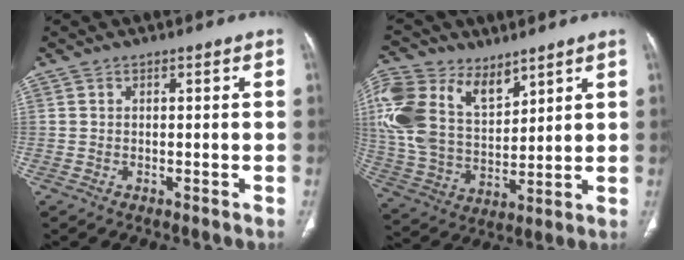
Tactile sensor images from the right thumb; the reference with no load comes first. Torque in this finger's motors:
{"motor_torque": [-0.01, 0.56, 0.91, 0.97, 0.49]}